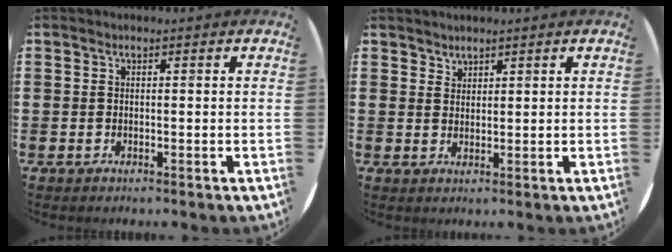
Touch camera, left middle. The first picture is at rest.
{"total": 1.7, "force": [1.6, 0.4, -0.3], "torque": [0.005, 0.000, 0.032]}